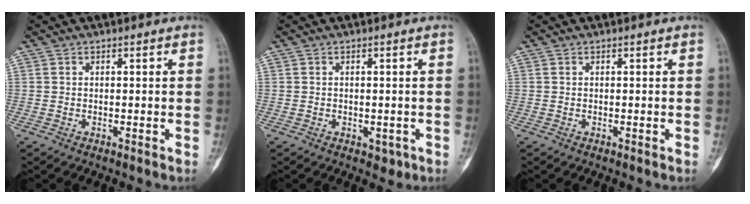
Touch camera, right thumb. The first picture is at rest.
{"total": 2.4, "force": [-0.9, 1.7, 1.5], "torque": [-0.004, 0.000, -0.005]}
{"total": 0.0}